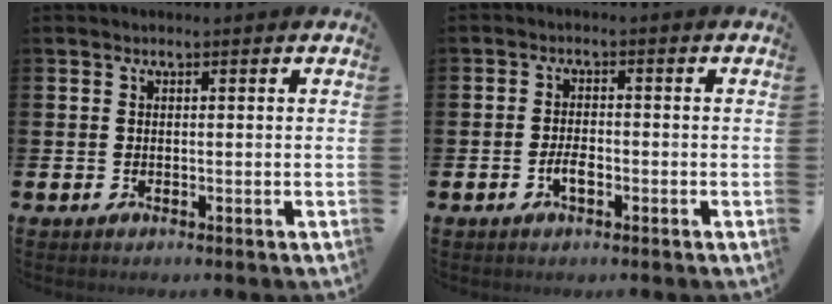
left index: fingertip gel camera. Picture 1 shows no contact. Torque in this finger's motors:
{"motor_torque": [0.35, 0.32, 0.03, 0.07]}